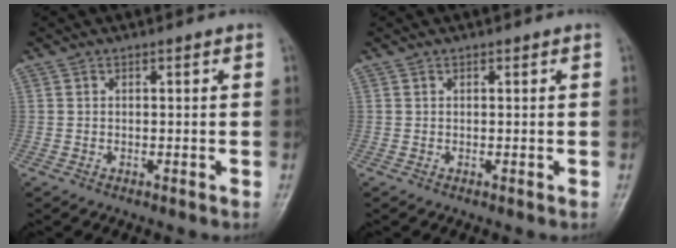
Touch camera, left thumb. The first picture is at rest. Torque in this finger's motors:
{"motor_torque": [1.87, 1.73, -0.11, -0.01, -0.01]}